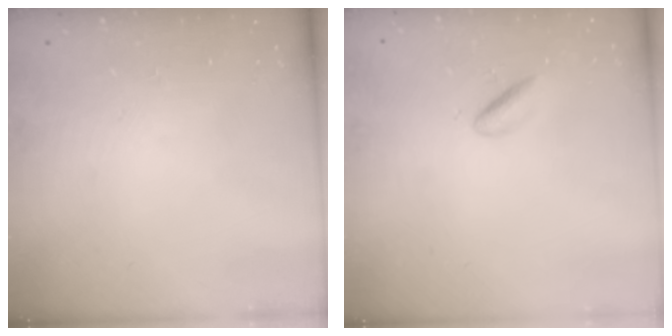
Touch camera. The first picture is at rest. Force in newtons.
{"total": 1.8, "press": 1.7, "slide": 0.5}